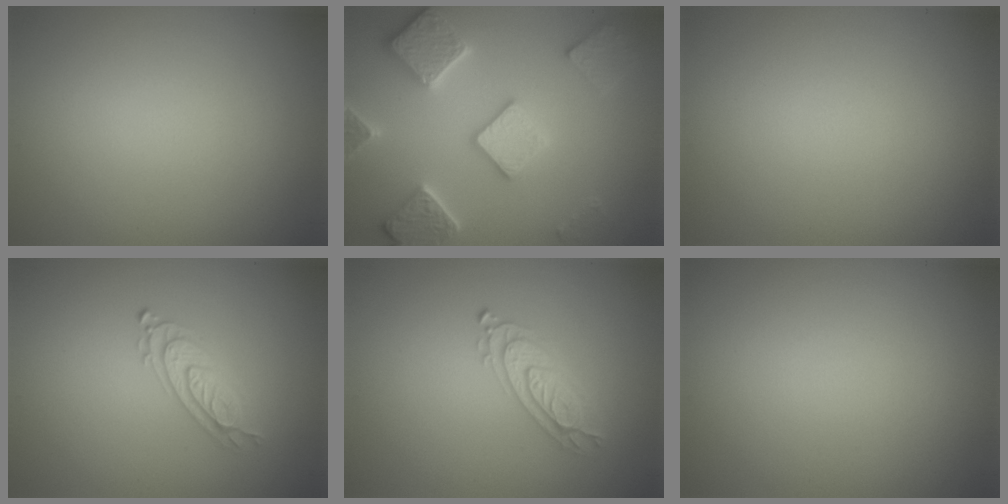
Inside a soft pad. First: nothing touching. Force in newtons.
{"total": 5.7, "press": 5.6, "slide": 1.3}
{"total": 0.0}
{"total": 2.2, "press": 2.0, "slide": 0.8}
{"total": 2.2, "press": 2.1, "slide": 0.4}
{"total": 0.0}